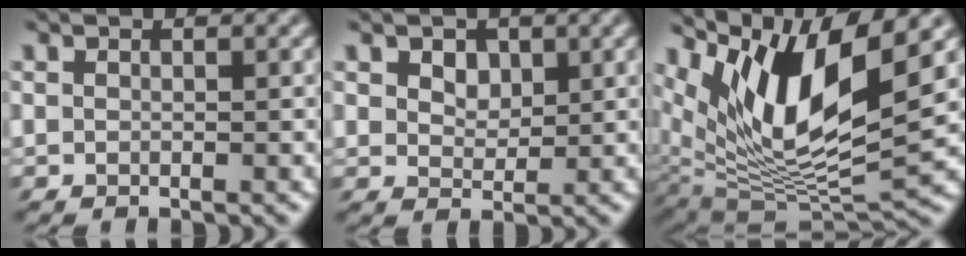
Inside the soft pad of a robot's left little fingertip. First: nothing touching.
{"total": 2.9, "force": [0.9, 2.2, 1.7], "torque": [-0.041, 0.005, 0.013]}
{"total": 11.2, "force": [5.2, 3.2, 9.4], "torque": [-0.164, 0.002, 0.095]}